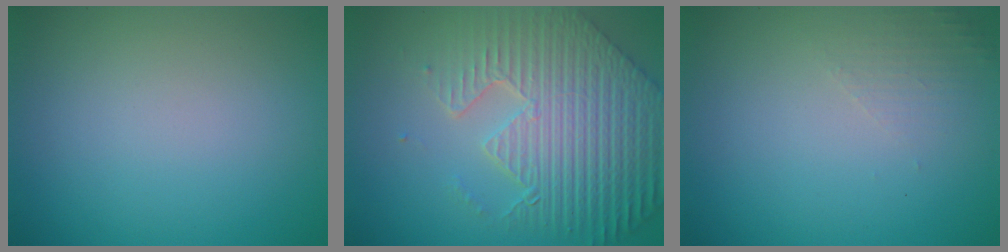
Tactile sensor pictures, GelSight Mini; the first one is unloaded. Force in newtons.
{"total": 9.3, "press": 6.4, "slide": 6.7}
{"total": 1.3, "press": 1.2, "slide": 0.4}